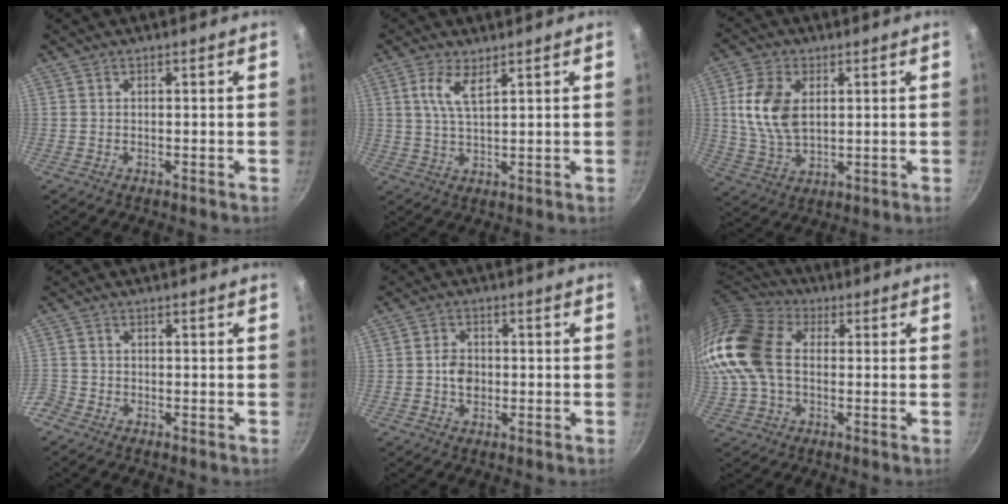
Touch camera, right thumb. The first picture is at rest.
{"total": 5.4, "force": [2.6, 1.8, 4.3], "torque": [-0.085, -0.016, 0.054]}
{"total": 10.9, "force": [2.3, 6.7, 8.3], "torque": [-0.153, -0.012, 0.047]}
{"total": 2.4, "force": [-1.6, 1.7, 0.4], "torque": [-0.016, 0.005, -0.035]}
{"total": 4.0, "force": [-0.4, 3.1, 2.4], "torque": [-0.027, 0.008, -0.010]}
{"total": 20.2, "force": [1.3, 14.2, 14.3], "torque": [-0.312, 0.033, 0.014]}